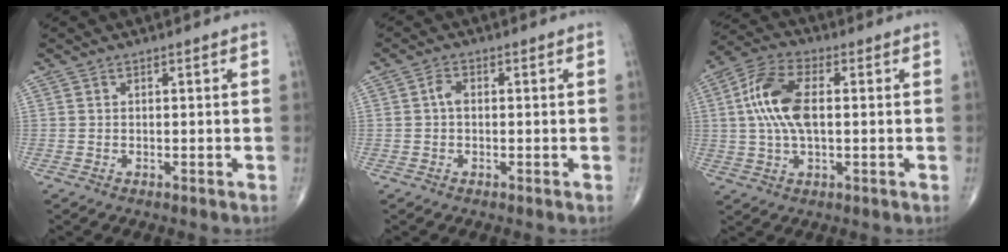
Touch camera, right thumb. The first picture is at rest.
{"total": 1.8, "force": [-0.1, 1.2, 1.4], "torque": [-0.023, 0.003, -0.006]}
{"total": 11.4, "force": [1.1, 5.5, 9.9], "torque": [-0.210, 0.016, 0.017]}